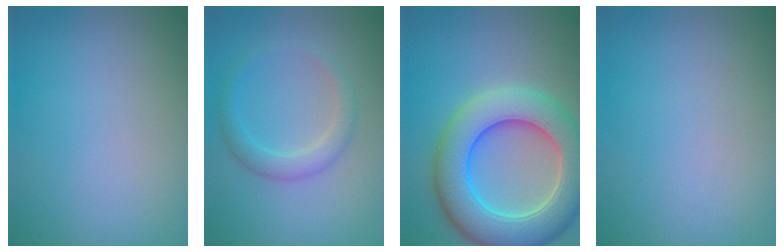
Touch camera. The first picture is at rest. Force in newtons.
{"total": 2.3, "press": 2.3, "slide": 0.0}
{"total": 9.3, "press": 9.3, "slide": 0.8}
{"total": 0.0}